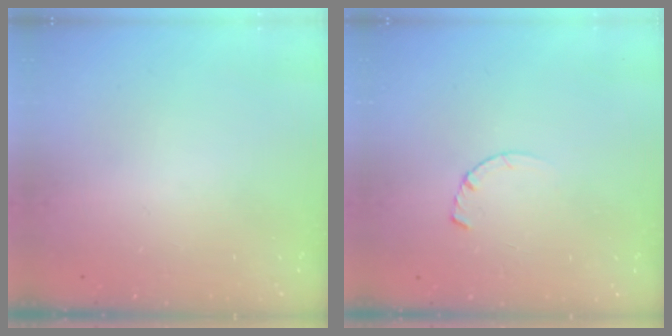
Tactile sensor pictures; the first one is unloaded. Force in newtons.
{"total": 3.3, "press": 3.3, "slide": 0.3}